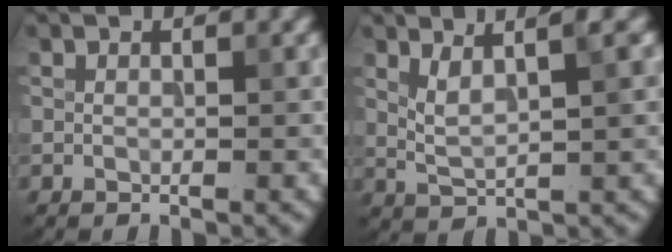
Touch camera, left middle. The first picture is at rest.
{"total": 4.0, "force": [1.8, 0.8, 3.5], "torque": [-0.062, 0.003, 0.036]}